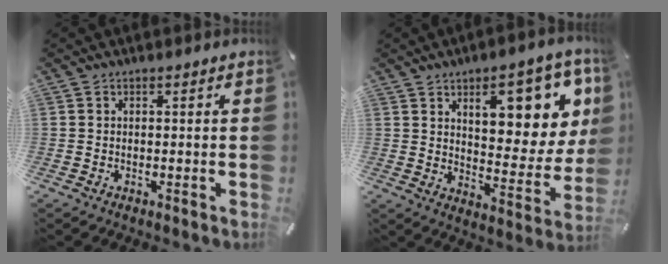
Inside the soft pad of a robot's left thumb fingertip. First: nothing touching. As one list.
[{"total": 16.0, "force": [8.3, 7.5, 11.5], "torque": [-0.146, -0.048, 0.135]}]